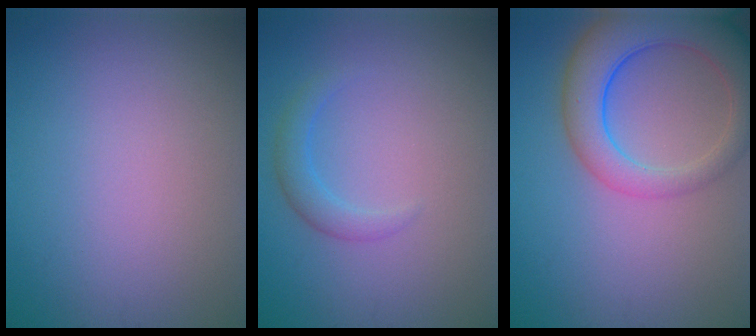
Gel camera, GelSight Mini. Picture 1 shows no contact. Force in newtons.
{"total": 1.9, "press": 1.9, "slide": 0.1}
{"total": 7.3, "press": 7.2, "slide": 0.6}